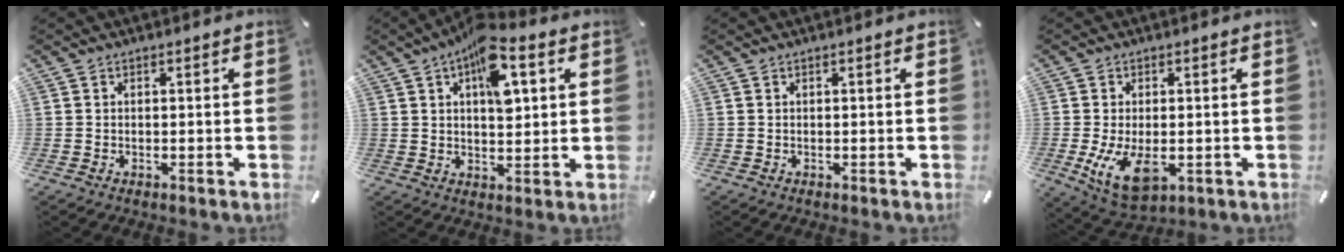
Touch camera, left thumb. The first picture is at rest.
{"total": 11.9, "force": [5.1, 5.9, 9.0], "torque": [-0.125, -0.015, 0.083]}
{"total": 0.0}
{"total": 9.3, "force": [-1.5, 5.3, 7.5], "torque": [-0.143, -0.012, -0.021]}